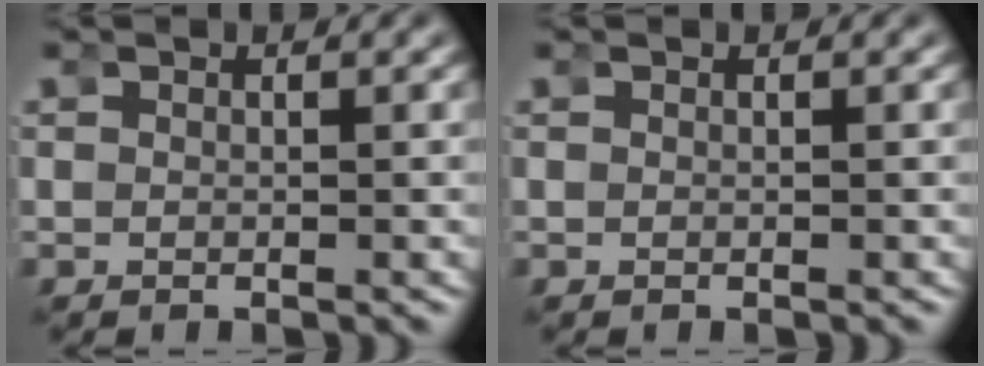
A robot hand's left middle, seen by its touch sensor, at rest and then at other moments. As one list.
[{"total": 0.0}]